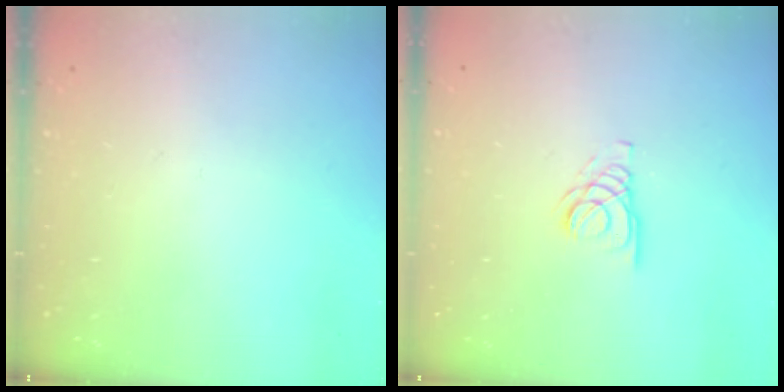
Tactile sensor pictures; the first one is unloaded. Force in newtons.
{"total": 2.8, "press": 2.8, "slide": 0.3}